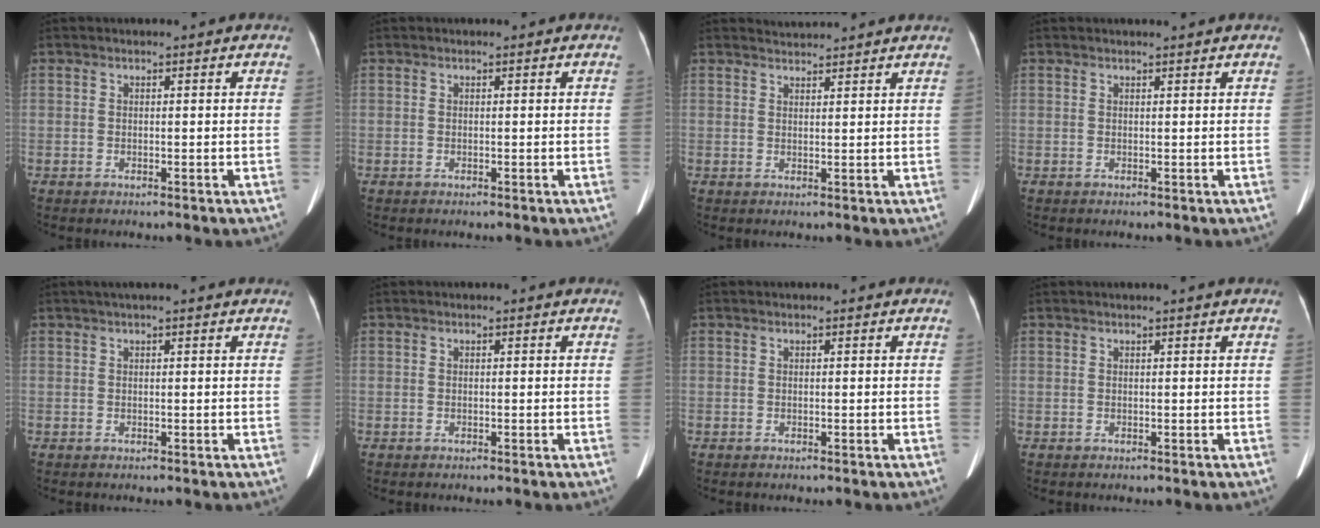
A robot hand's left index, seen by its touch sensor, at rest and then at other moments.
{"total": 0.0}
{"total": 2.6, "force": [2.5, -0.5, -0.2], "torque": [-0.004, 0.013, 0.043]}
{"total": 1.1, "force": [1.0, -0.3, 0.4], "torque": [-0.010, 0.003, 0.018]}
{"total": 4.1, "force": [3.3, -0.2, 2.3], "torque": [-0.031, 0.034, 0.044]}
{"total": 0.0}
{"total": 0.0}
{"total": 1.1, "force": [0.9, -0.3, 0.6], "torque": [-0.012, 0.004, 0.022]}